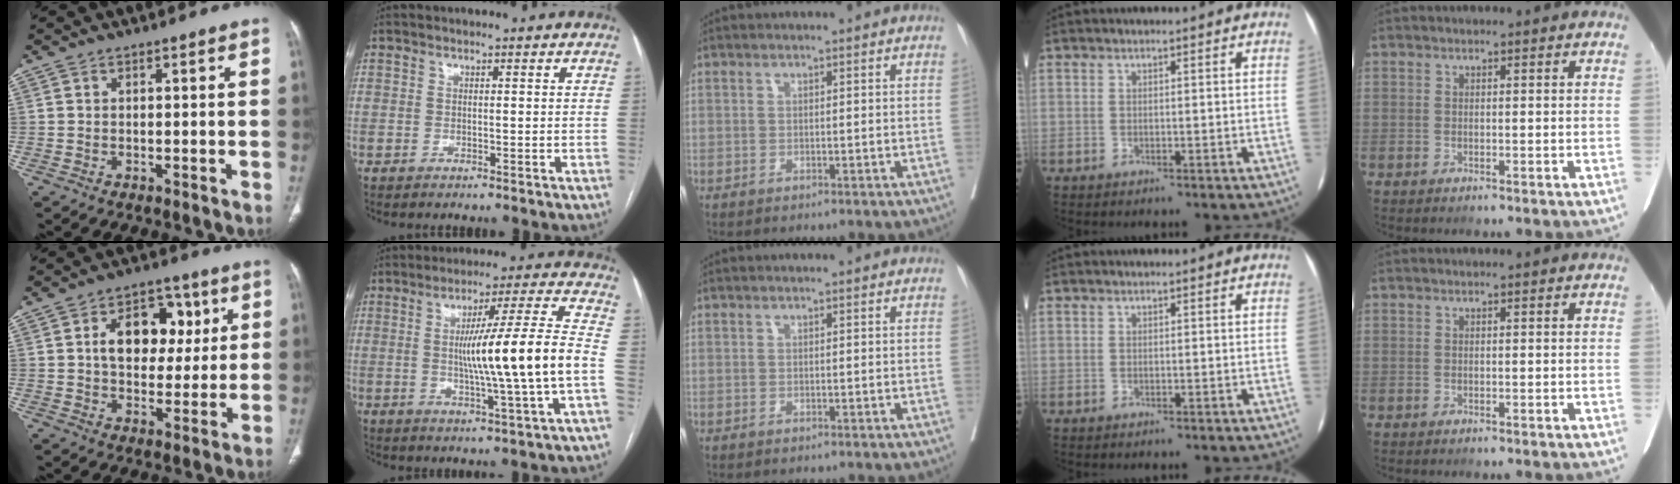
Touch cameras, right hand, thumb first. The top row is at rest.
{"thumb": {"total": 13.0, "force": [3.2, 9.0, 8.8], "torque": [-0.085, 0.003, 0.048]}, "index": {"total": 14.1, "force": [-1.4, -1.6, 13.9], "torque": [-0.227, -0.001, -0.022]}}